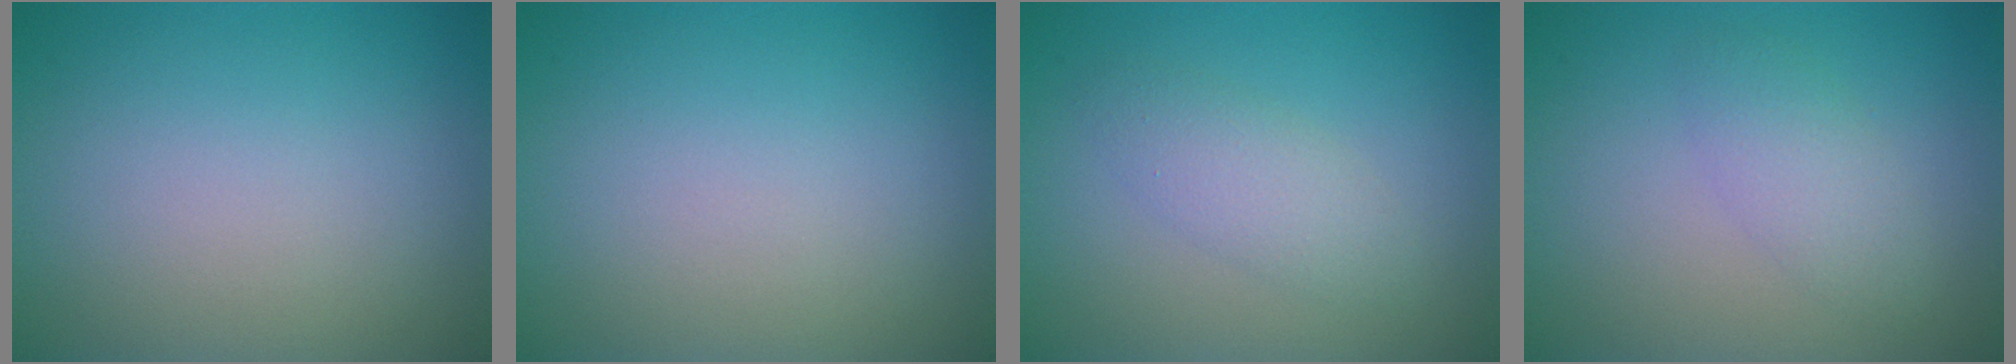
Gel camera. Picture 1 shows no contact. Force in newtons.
{"total": 0.0}
{"total": 2.3, "press": 2.3, "slide": 0.1}
{"total": 2.3, "press": 2.3, "slide": 0.0}